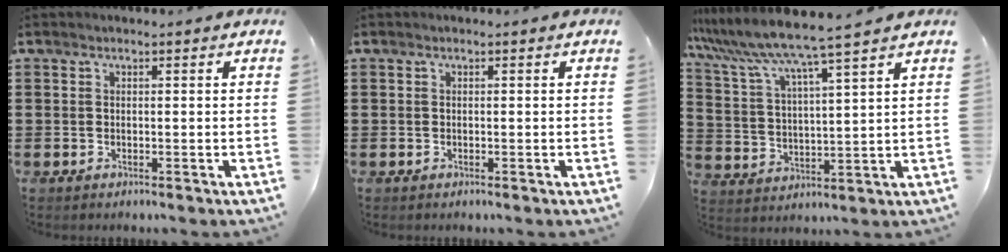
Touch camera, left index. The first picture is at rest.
{"total": 0.0}
{"total": 7.1, "force": [6.3, -1.1, 3.0], "torque": [-0.086, -0.046, 0.102]}